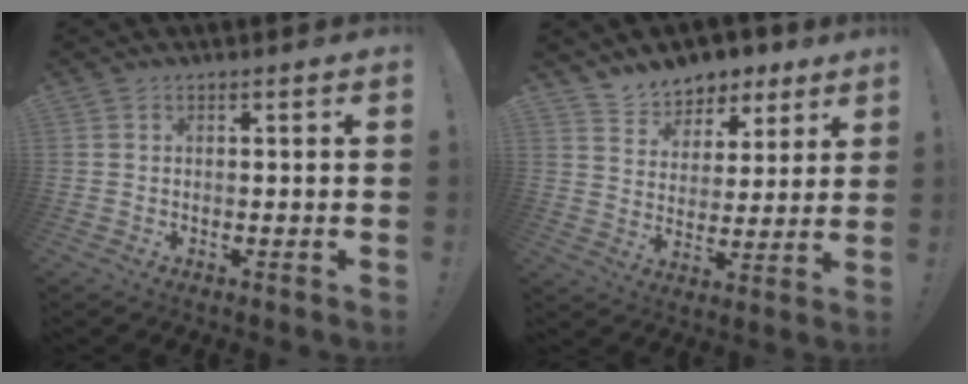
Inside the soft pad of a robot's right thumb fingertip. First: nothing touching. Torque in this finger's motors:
{"motor_torque": [-0.03, 0.09, 0.18, 0.08, 0.00]}